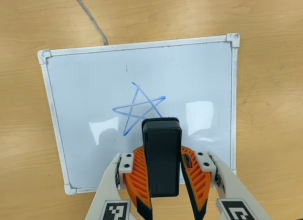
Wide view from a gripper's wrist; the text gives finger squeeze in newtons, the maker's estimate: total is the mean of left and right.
{"total": 8.8, "left": 7.6, "right": 10.1}